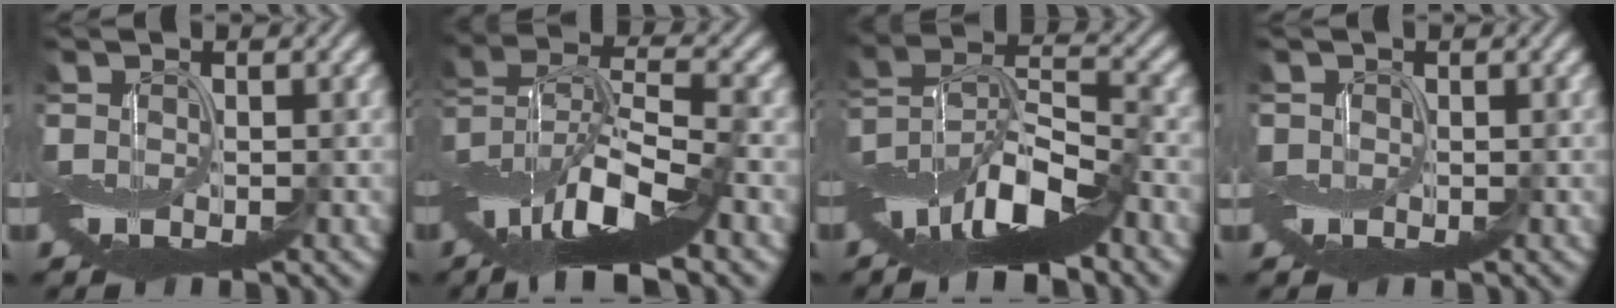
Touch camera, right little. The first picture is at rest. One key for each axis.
{"total": 12.1, "fx": -6.3, "fy": 3.3, "fz": 9.8, "tx": -0.182, "ty": 0.008, "tz": -0.120}
{"total": 11.5, "fx": -6.7, "fy": 3.6, "fz": 8.6, "tx": -0.152, "ty": 0.013, "tz": -0.132}
{"total": 1.1, "fx": 0.0, "fy": 1.1, "fz": -0.1, "tx": 0.002, "ty": 0.001, "tz": -0.002}